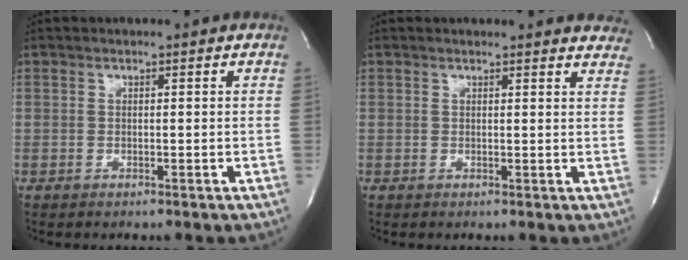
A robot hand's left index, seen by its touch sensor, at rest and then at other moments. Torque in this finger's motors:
{"motor_torque": [0.11, -0.26, 0.07, -0.01]}